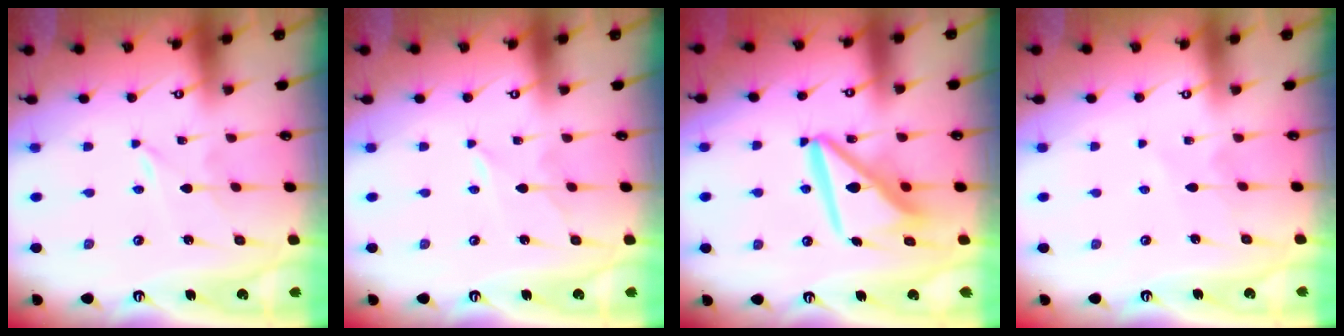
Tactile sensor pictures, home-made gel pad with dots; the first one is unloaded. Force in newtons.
{"total": 3.0, "press": 2.9, "slide": 0.4}
{"total": 13.3, "press": 13.2, "slide": 1.5}
{"total": 3.9, "press": 3.8, "slide": 0.5}